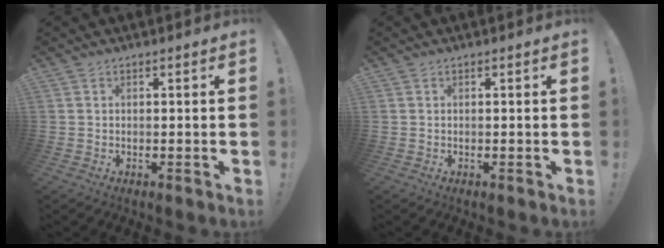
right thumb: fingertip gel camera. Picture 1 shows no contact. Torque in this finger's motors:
{"motor_torque": [0.00, 0.00, 0.00, 0.00, 0.00]}